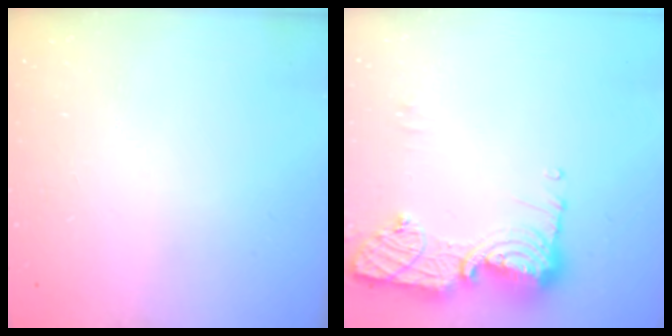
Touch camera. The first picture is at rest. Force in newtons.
{"total": 13.4, "press": 13.4, "slide": 1.3}